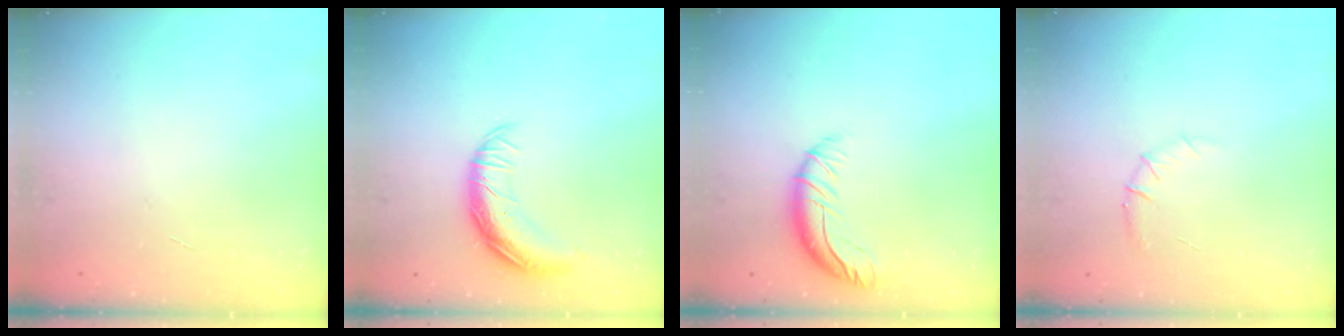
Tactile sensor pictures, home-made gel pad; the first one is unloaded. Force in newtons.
{"total": 15.3, "press": 15.3, "slide": 0.4}
{"total": 9.4, "press": 9.2, "slide": 1.9}
{"total": 6.2, "press": 6.0, "slide": 1.8}